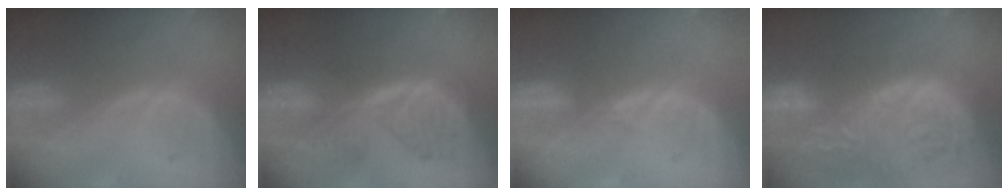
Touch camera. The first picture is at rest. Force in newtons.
{"total": 8.0, "press": 7.0, "slide": 3.9}
{"total": 0.7, "press": 0.7, "slide": 0.2}
{"total": 15.7, "press": 12.9, "slide": 9.0}